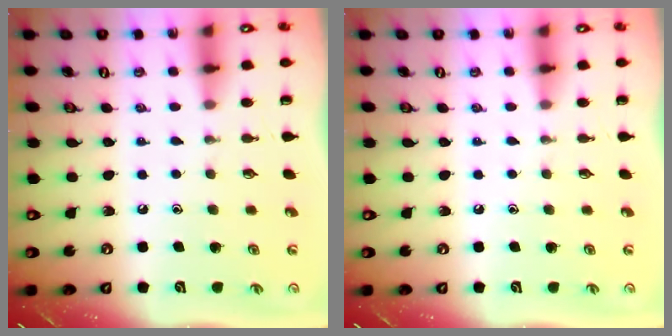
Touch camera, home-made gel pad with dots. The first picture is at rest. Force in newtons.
{"total": 0.0}